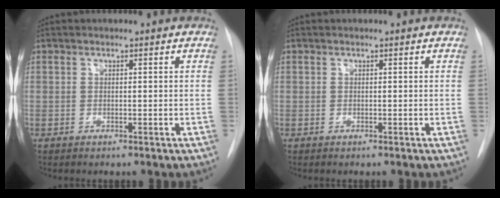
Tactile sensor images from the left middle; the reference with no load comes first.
{"total": 0.0}